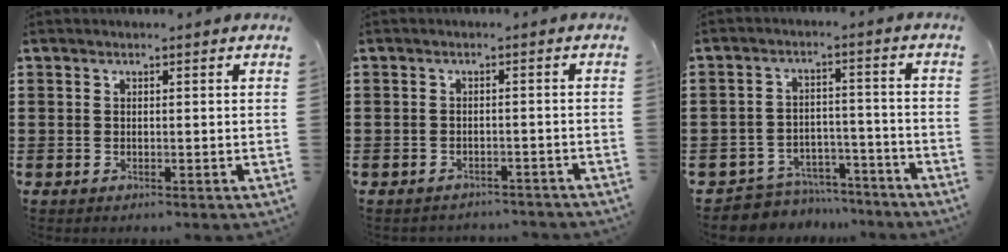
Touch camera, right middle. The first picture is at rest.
{"total": 2.0, "force": [-2.0, 0.3, -0.1], "torque": [-0.006, 0.001, -0.044]}
{"total": 5.8, "force": [-5.6, 1.3, -0.1], "torque": [0.000, 0.021, -0.115]}